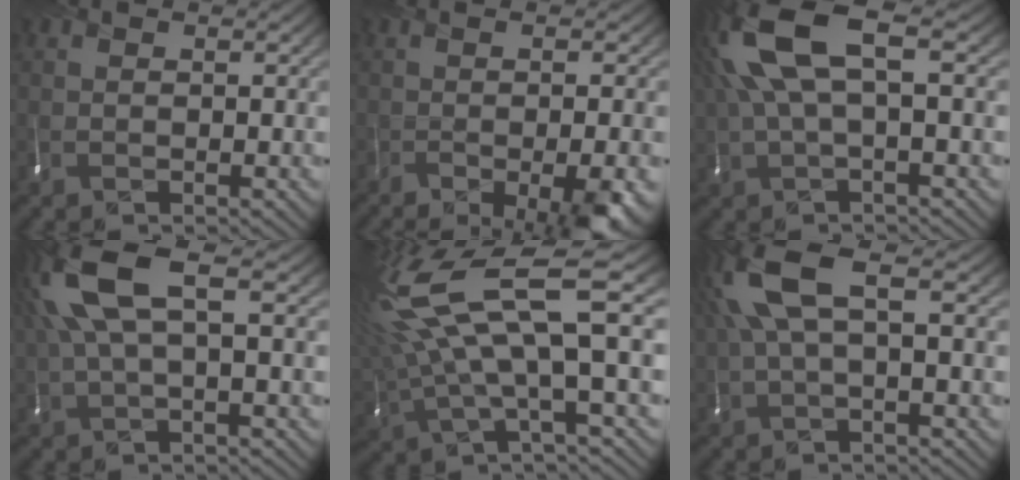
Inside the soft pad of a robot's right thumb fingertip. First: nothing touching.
{"total": 9.6, "force": [-4.4, 2.3, 8.2], "torque": [-0.084, -0.024, -0.061]}
{"total": 9.3, "force": [2.1, 3.1, 8.4], "torque": [-0.210, 0.013, 0.040]}
{"total": 8.3, "force": [2.2, 2.7, 7.6], "torque": [-0.185, 0.014, 0.039]}
{"total": 13.9, "force": [2.8, 3.9, 13.0], "torque": [-0.308, -0.002, 0.061]}
{"total": 7.0, "force": [1.7, 2.1, 6.4], "torque": [-0.159, 0.016, 0.029]}